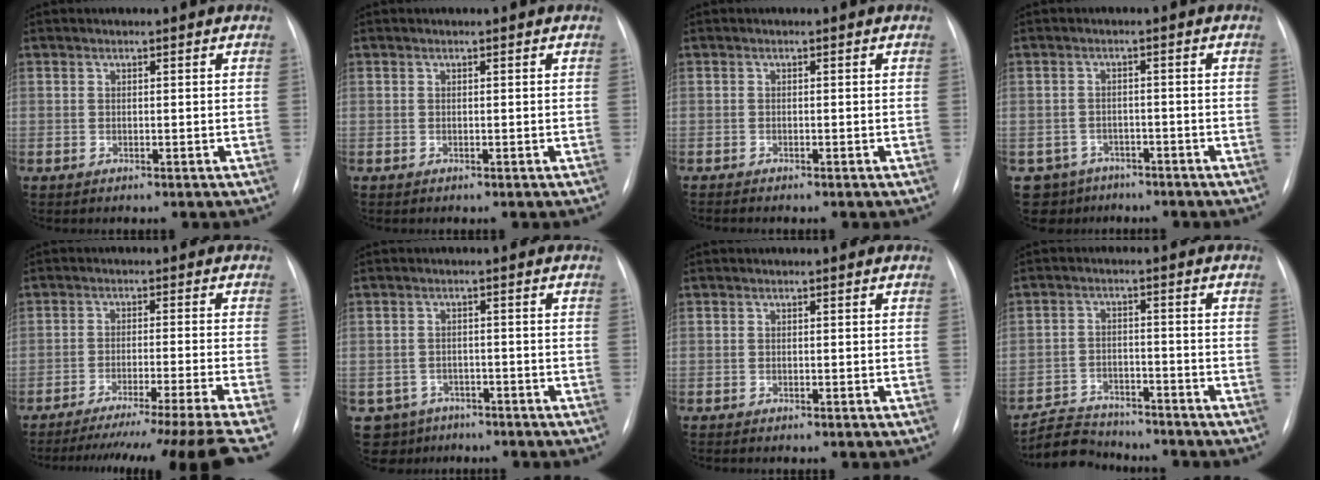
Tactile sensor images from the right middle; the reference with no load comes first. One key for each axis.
{"total": 0.0}
{"total": 1.1, "fx": -1.0, "fy": 0.0, "fz": 0.5, "tx": -0.009, "ty": -0.002, "tz": -0.015}
{"total": 5.1, "fx": -3.7, "fy": 3.5, "fz": -0.5, "tx": 0.015, "ty": 0.010, "tz": -0.054}
{"total": 19.4, "fx": -16.9, "fy": -4.0, "fz": 8.5, "tx": -0.093, "ty": -0.055, "tz": -0.241}
{"total": 5.2, "fx": -3.7, "fy": 3.7, "fz": -0.3, "tx": 0.010, "ty": 0.010, "tz": -0.053}
{"total": 0.6, "fx": -0.6, "fy": 0.0, "fz": 0.3, "tx": -0.007, "ty": -0.001, "tz": -0.010}
{"total": 6.9, "fx": -6.7, "fy": 1.7, "fz": -0.1, "tx": -0.002, "ty": 0.005, "tz": -0.116}